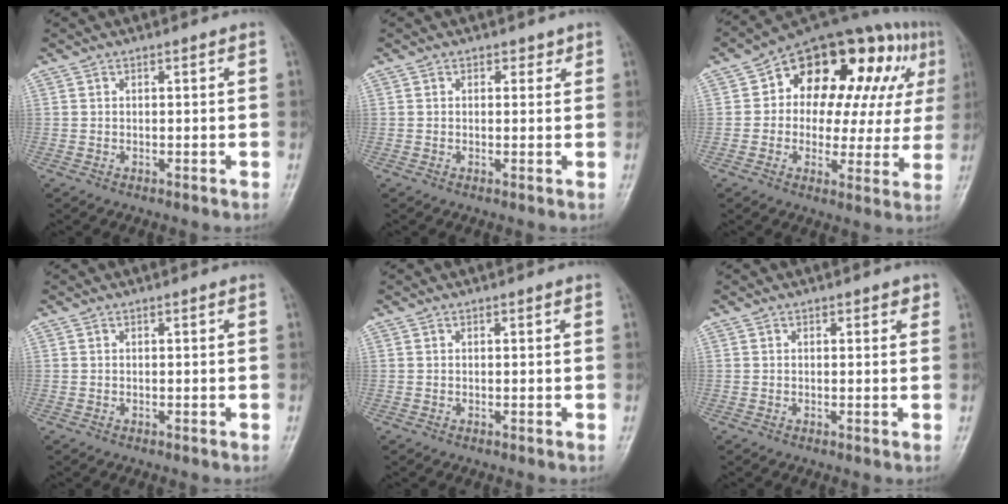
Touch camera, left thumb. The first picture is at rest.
{"total": 1.3, "force": [0.7, 1.0, 0.3], "torque": [0.011, -0.003, 0.006]}
{"total": 24.3, "force": [7.1, 13.8, 18.6], "torque": [-0.199, 0.037, 0.097]}
{"total": 0.0}
{"total": 0.0}
{"total": 1.3, "force": [0.8, 0.9, 0.6], "torque": [0.008, -0.002, 0.005]}